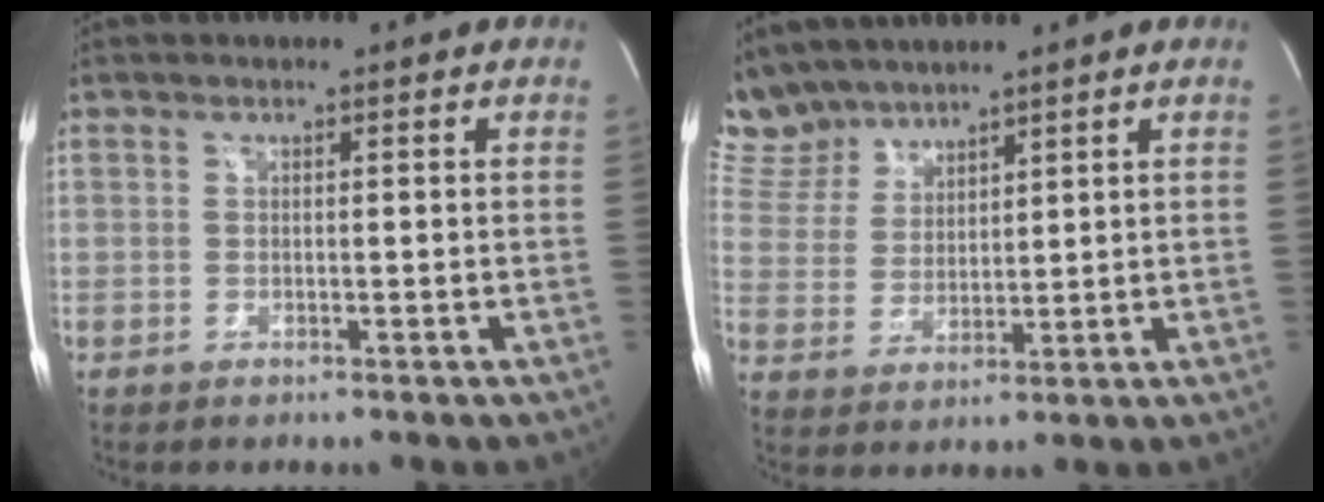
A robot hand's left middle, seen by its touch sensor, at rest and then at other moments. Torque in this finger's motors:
{"motor_torque": [0.47, -0.47, 0.02, -0.03]}